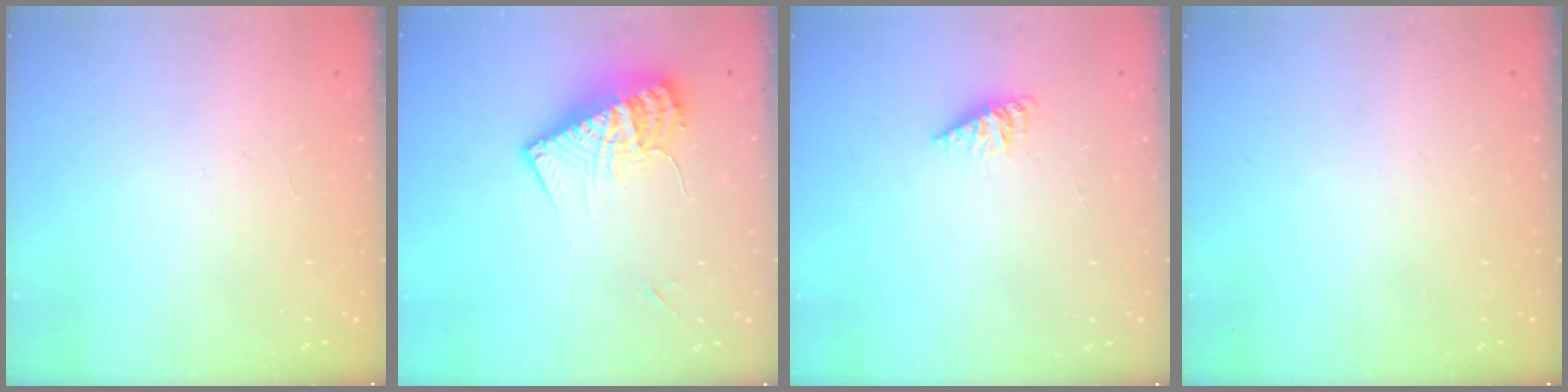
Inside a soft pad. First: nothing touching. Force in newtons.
{"total": 12.8, "press": 12.8, "slide": 1.1}
{"total": 2.9, "press": 2.9, "slide": 0.3}
{"total": 0.0}